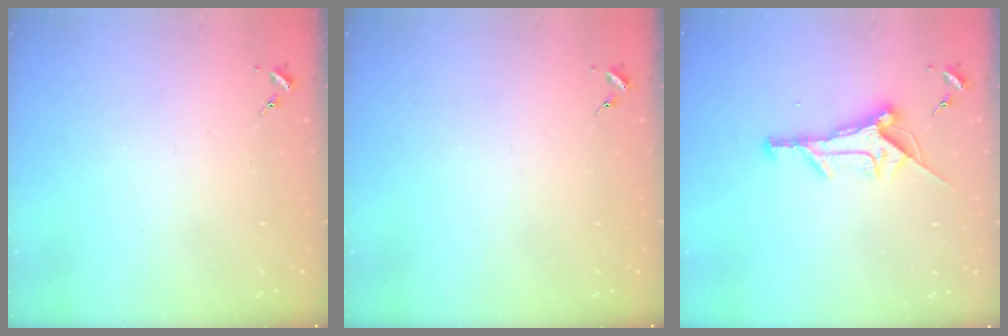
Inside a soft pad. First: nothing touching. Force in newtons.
{"total": 0.0}
{"total": 11.7, "press": 11.7, "slide": 0.3}